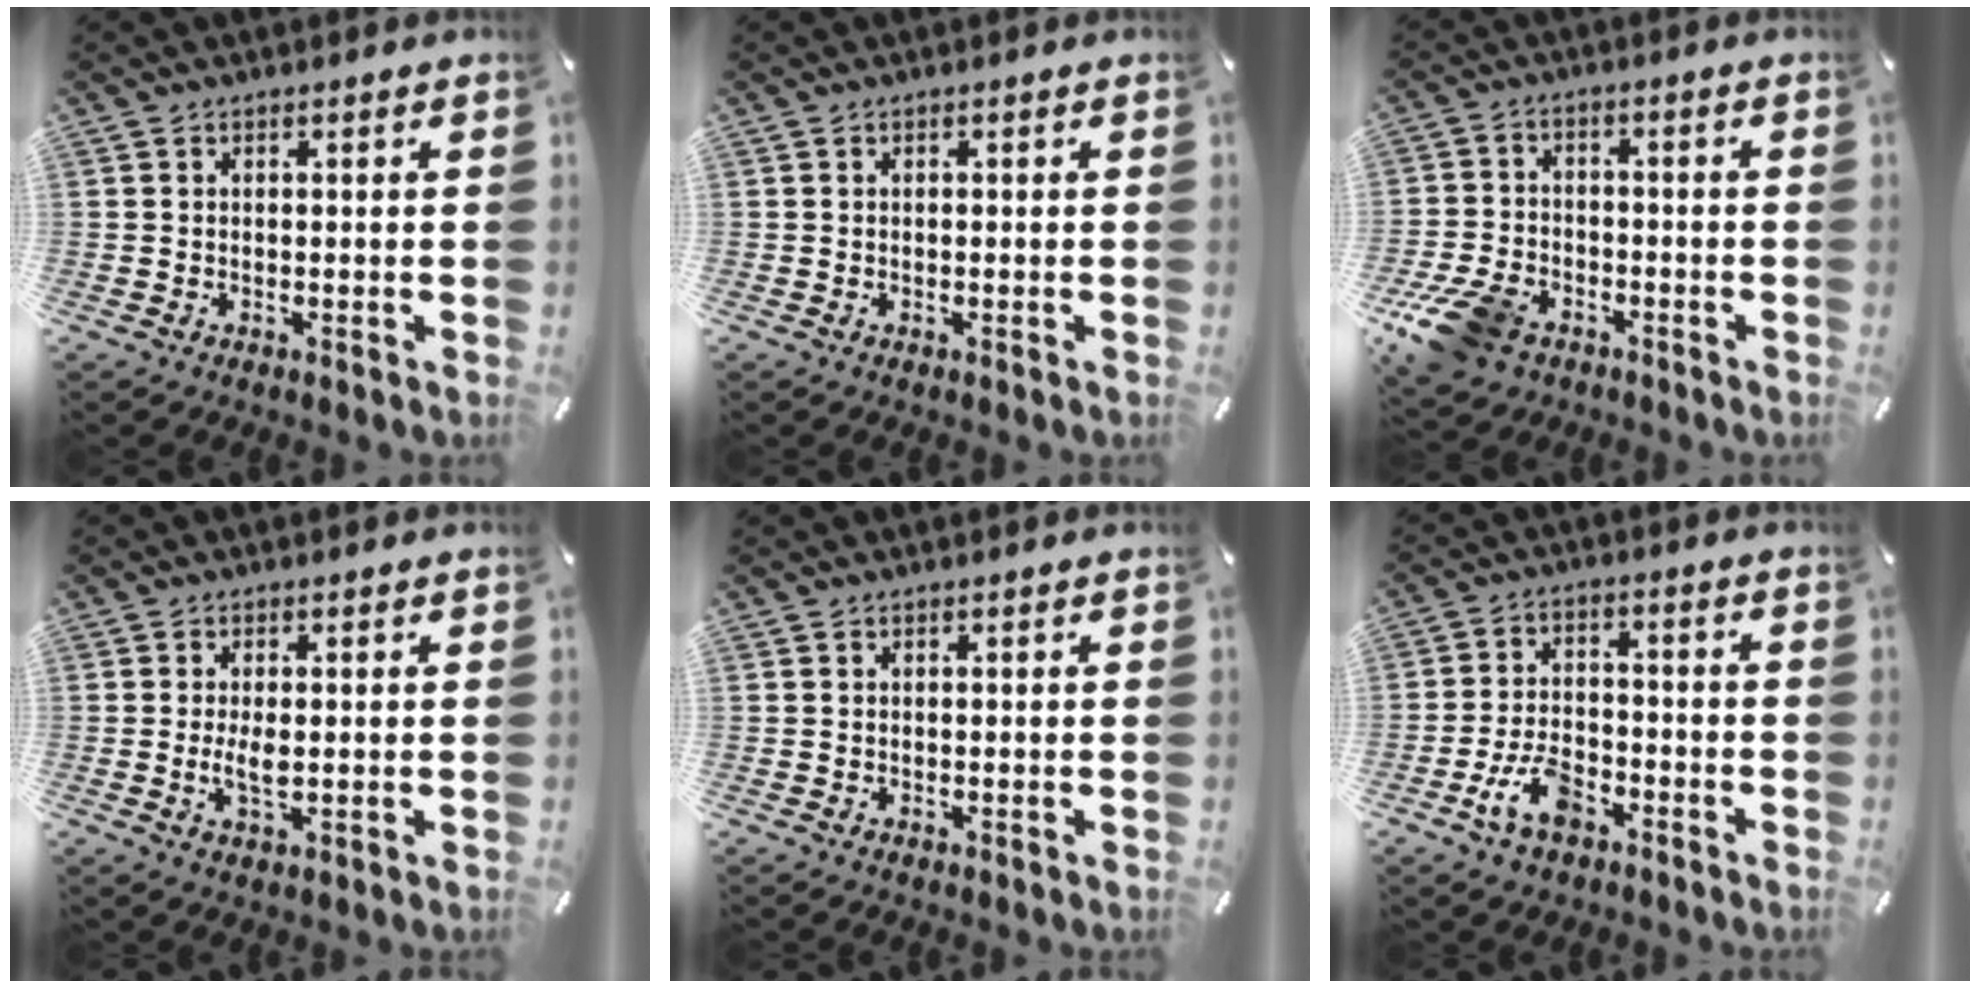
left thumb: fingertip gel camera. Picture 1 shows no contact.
{"total": 0.0}
{"total": 10.6, "force": [-6.4, 6.5, 5.4], "torque": [-0.119, 0.030, -0.120]}
{"total": 3.9, "force": [-0.2, 1.6, 3.6], "torque": [-0.081, -0.006, -0.006]}
{"total": 0.0}
{"total": 9.0, "force": [-4.9, 5.0, 5.7], "torque": [-0.122, 0.016, -0.091]}